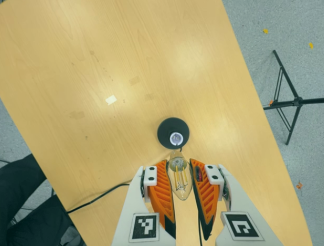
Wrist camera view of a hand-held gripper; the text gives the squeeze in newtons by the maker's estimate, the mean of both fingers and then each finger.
{"total": 20.8, "left": 24.0, "right": 17.6}